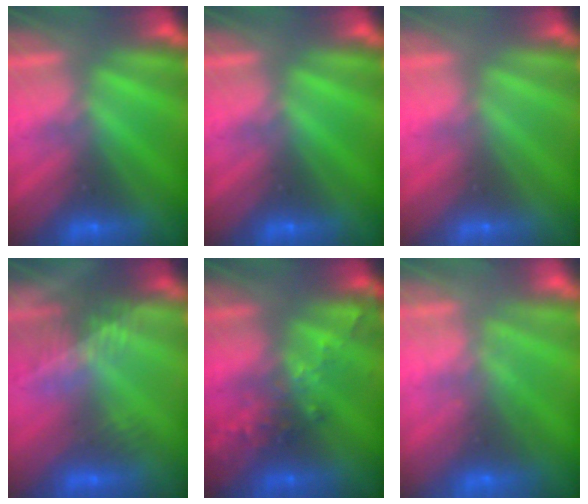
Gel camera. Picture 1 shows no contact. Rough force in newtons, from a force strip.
{"total": 0.0}
{"total": 2.8}
{"total": 2.7}
{"total": 2.7}
{"total": 7.8}